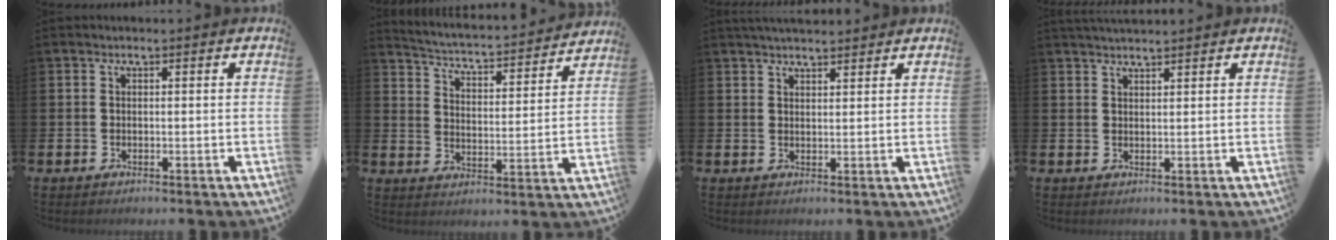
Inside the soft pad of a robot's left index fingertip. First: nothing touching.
{"total": 4.2, "force": [4.0, 0.5, 0.8], "torque": [-0.041, -0.043, 0.060]}
{"total": 2.9, "force": [2.8, 0.5, 0.4], "torque": [-0.005, -0.011, 0.050]}
{"total": 2.1, "force": [2.0, 0.1, 0.3], "torque": [-0.010, -0.005, 0.038]}